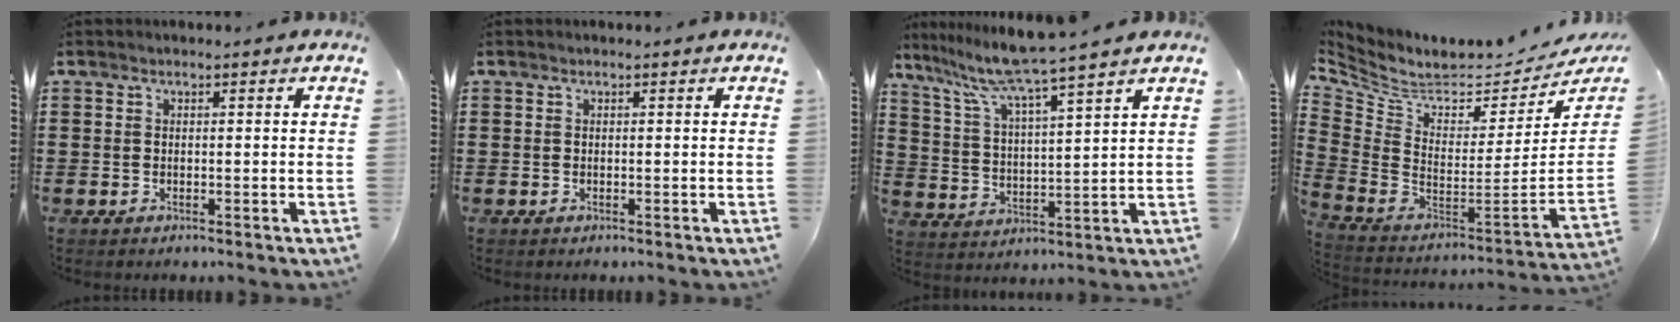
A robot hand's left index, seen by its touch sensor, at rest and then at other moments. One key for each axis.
{"total": 0.0}
{"total": 7.2, "fx": 6.3, "fy": -1.1, "fz": 3.3, "tx": -0.092, "ty": -0.047, "tz": 0.102}
{"total": 4.7, "fx": 3.7, "fy": 1.7, "fz": 2.3, "tx": -0.075, "ty": -0.053, "tz": 0.061}